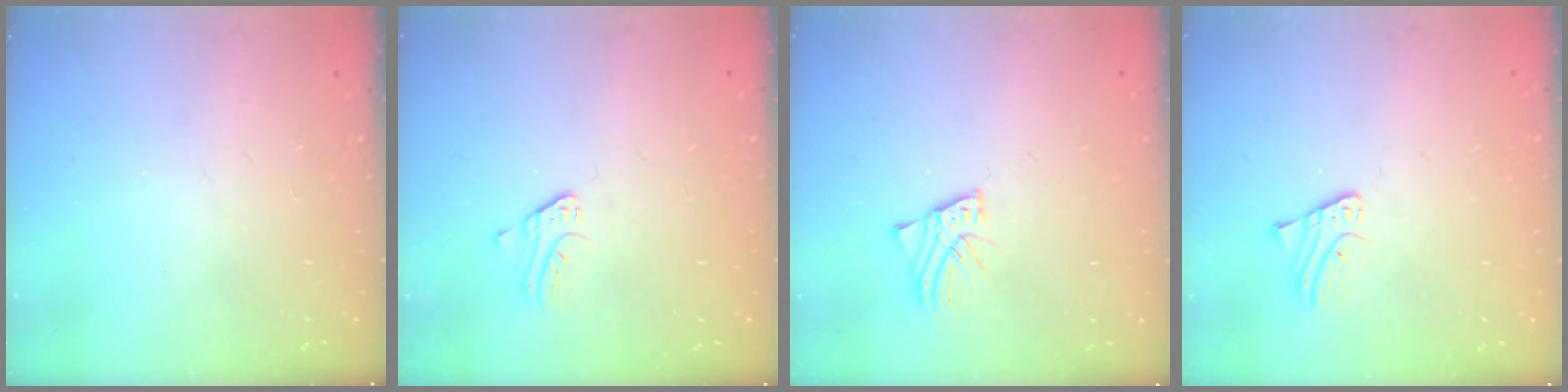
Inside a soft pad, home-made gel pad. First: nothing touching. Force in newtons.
{"total": 0.8, "press": 0.8, "slide": 0.1}
{"total": 2.6, "press": 2.6, "slide": 0.1}
{"total": 1.8, "press": 1.8, "slide": 0.2}